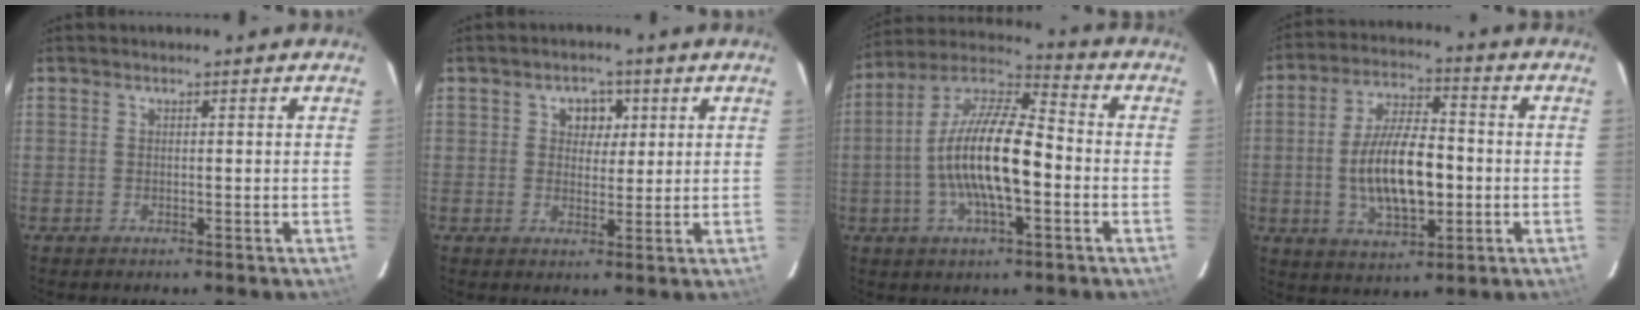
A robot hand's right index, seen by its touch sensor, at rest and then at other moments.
{"total": 4.2, "force": [1.3, 3.5, 1.8], "torque": [-0.020, 0.010, 0.020]}
{"total": 15.9, "force": [-2.8, 4.8, 14.9], "torque": [-0.285, 0.007, -0.060]}
{"total": 13.8, "force": [-1.7, 5.9, 12.4], "torque": [-0.238, 0.003, -0.025]}